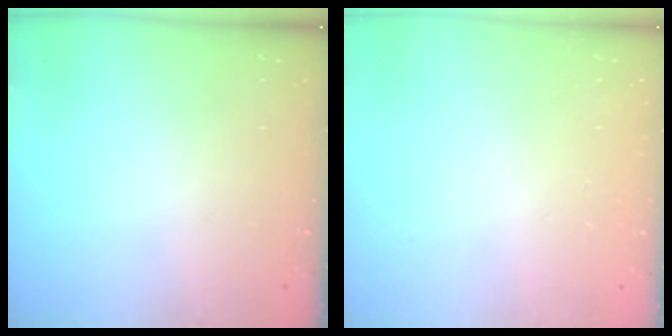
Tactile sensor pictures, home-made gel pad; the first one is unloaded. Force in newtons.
{"total": 2.4, "press": 2.4, "slide": 0.2}